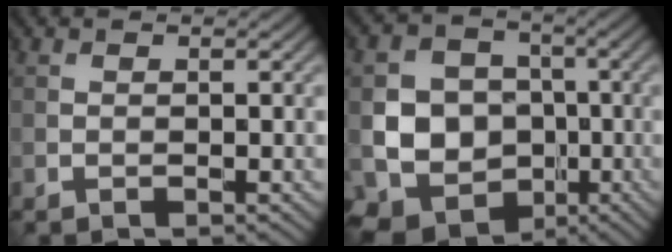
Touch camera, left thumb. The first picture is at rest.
{"total": 11.2, "force": [-2.9, 9.5, 5.2], "torque": [-0.119, -0.031, -0.066]}